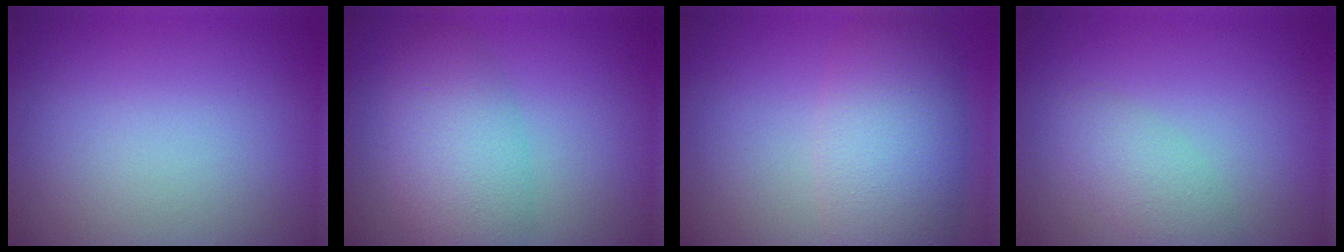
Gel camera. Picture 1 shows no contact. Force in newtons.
{"total": 5.3, "press": 5.3, "slide": 0.1}
{"total": 7.3, "press": 7.3, "slide": 0.7}
{"total": 2.4, "press": 2.4, "slide": 0.2}